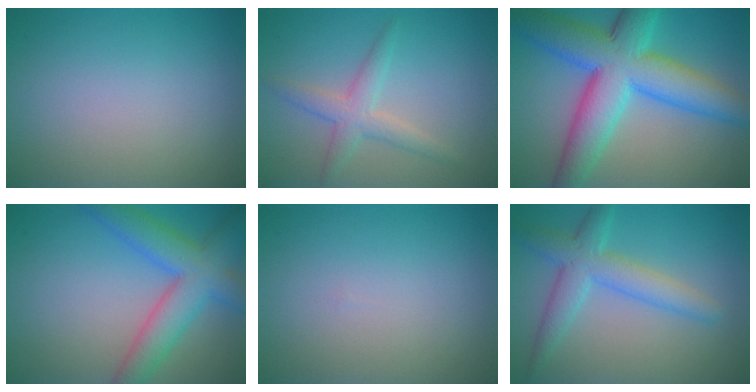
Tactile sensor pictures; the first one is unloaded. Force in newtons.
{"total": 3.0, "press": 3.0, "slide": 0.1}
{"total": 11.5, "press": 11.5, "slide": 0.2}
{"total": 6.8, "press": 6.8, "slide": 0.2}
{"total": 0.0}
{"total": 4.6, "press": 4.6, "slide": 0.2}